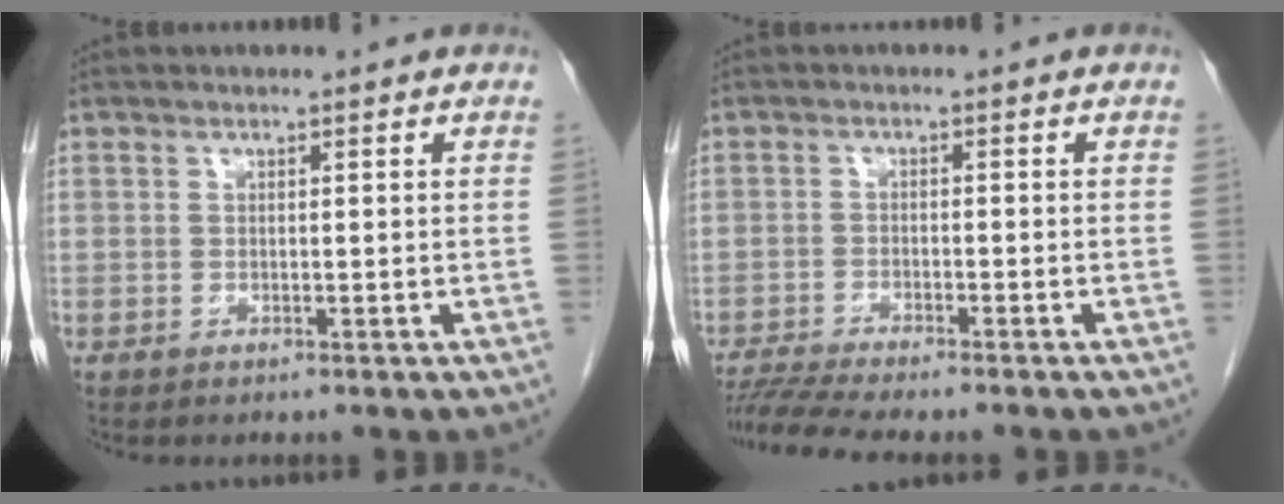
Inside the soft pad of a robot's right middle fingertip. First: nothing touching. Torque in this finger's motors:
{"motor_torque": [0.97, -0.78, 0.11, 0.05]}